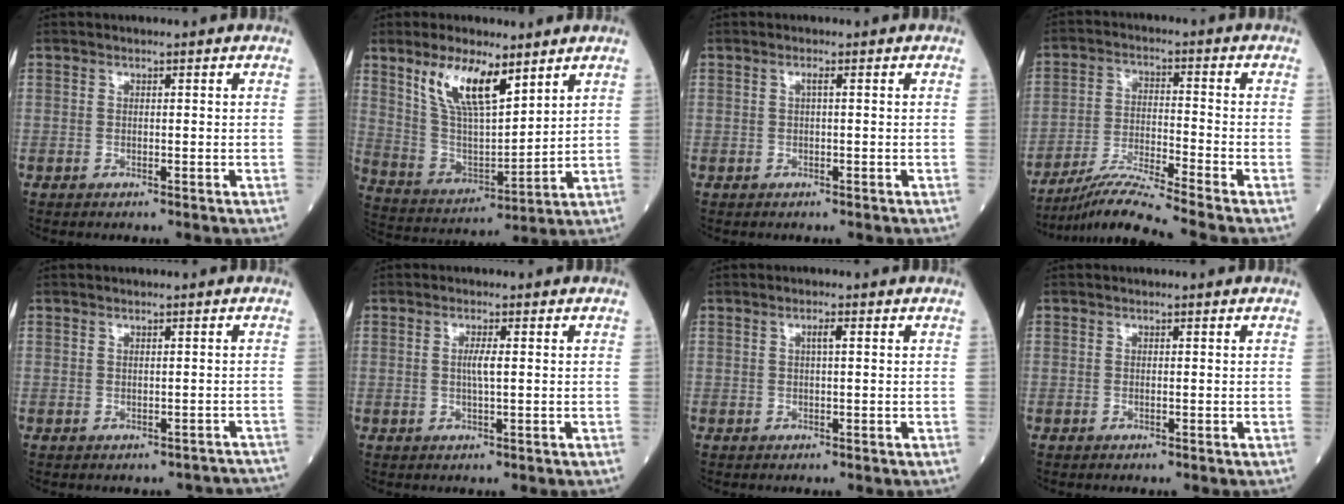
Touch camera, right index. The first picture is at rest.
{"total": 11.9, "force": [7.4, 3.4, 8.7], "torque": [-0.174, 0.006, 0.152]}
{"total": 0.6, "force": [0.2, -0.1, 0.6], "torque": [-0.011, 0.001, 0.005]}
{"total": 9.0, "force": [-7.7, -2.3, 3.9], "torque": [-0.077, -0.022, -0.142]}
{"total": 4.0, "force": [-3.6, 1.7, 0.5], "torque": [0.003, 0.012, -0.029]}
{"total": 2.0, "force": [0.2, -0.1, 2.0], "torque": [-0.040, 0.000, 0.004]}
{"total": 1.1, "force": [0.3, 0.0, 1.1], "torque": [-0.022, 0.003, 0.007]}
{"total": 0.0}